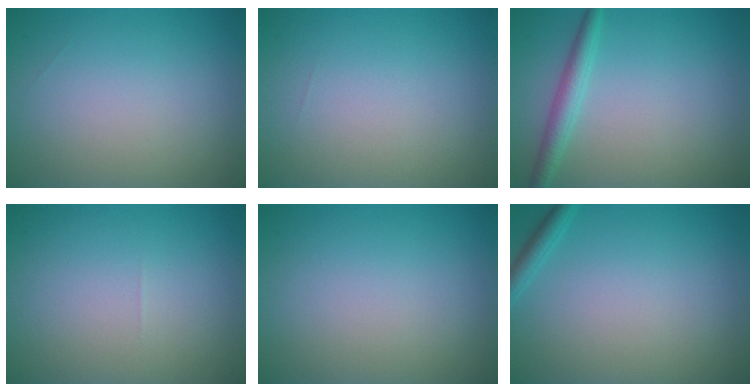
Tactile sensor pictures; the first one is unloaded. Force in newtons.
{"total": 0.0}
{"total": 2.3, "press": 2.3, "slide": 0.1}
{"total": 0.0}
{"total": 0.0}
{"total": 1.4, "press": 1.4, "slide": 0.1}